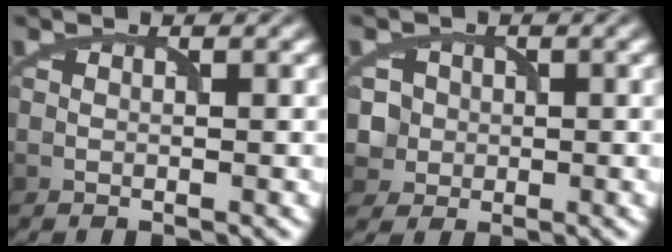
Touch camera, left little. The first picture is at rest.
{"total": 3.5, "force": [-0.1, 3.5, 0.2], "torque": [0.011, 0.018, 0.004]}